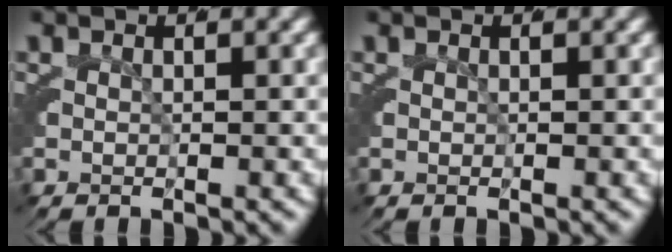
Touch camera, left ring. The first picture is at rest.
{"total": 0.0}